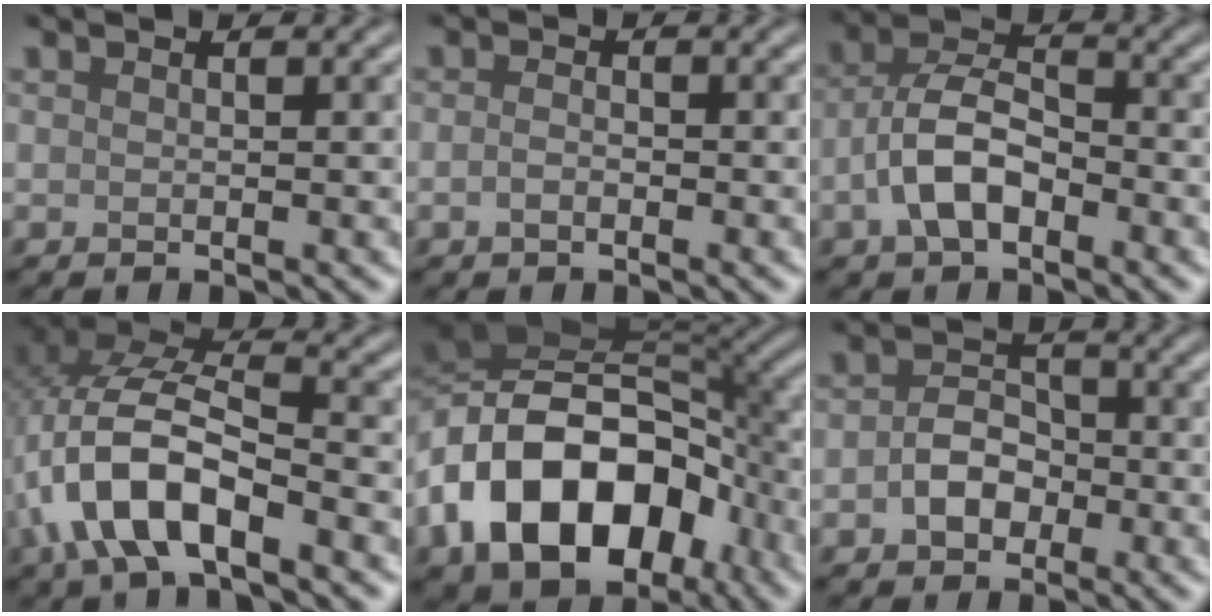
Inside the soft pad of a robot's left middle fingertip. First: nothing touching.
{"total": 1.1, "force": [-0.5, 0.6, 0.8], "torque": [-0.017, 0.000, -0.013]}
{"total": 5.5, "force": [-2.2, 2.9, 4.1], "torque": [-0.077, 0.011, -0.047]}
{"total": 9.6, "force": [-4.1, 4.1, 7.6], "torque": [-0.159, 0.011, -0.078]}
{"total": 15.9, "force": [-5.1, 10.5, 10.8], "torque": [-0.194, 0.001, -0.097]}
{"total": 3.4, "force": [-1.1, 2.5, 2.0], "torque": [-0.034, 0.003, -0.023]}